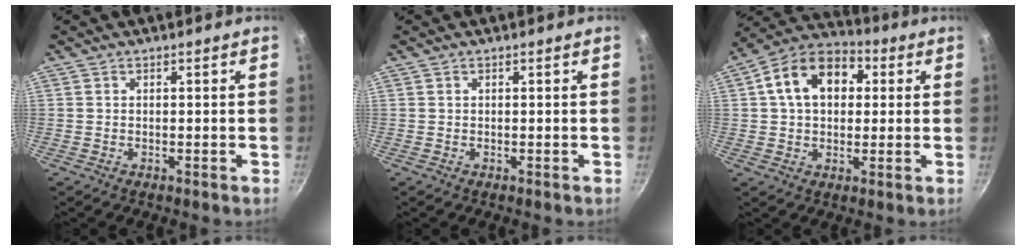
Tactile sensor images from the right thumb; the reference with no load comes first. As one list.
[{"total": 0.0}, {"total": 14.3, "force": [3.1, 10.1, 9.7], "torque": [-0.130, 0.024, 0.032]}]